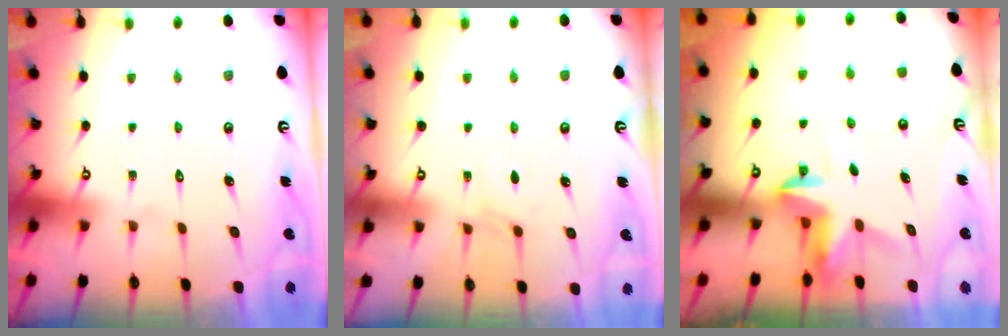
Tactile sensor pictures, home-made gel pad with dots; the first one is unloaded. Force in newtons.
{"total": 3.0, "press": 3.0, "slide": 0.5}
{"total": 3.7, "press": 3.7, "slide": 0.3}